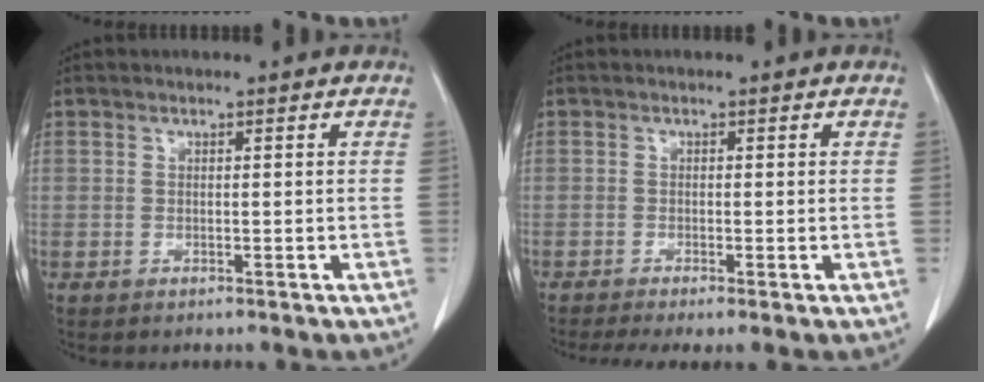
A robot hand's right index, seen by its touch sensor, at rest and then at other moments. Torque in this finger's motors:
{"motor_torque": [0.62, -0.59, 0.25, 0.07]}